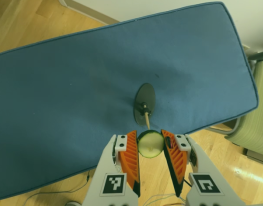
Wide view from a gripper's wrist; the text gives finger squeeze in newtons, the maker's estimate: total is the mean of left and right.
{"total": 9.6, "left": 9.5, "right": 9.7}